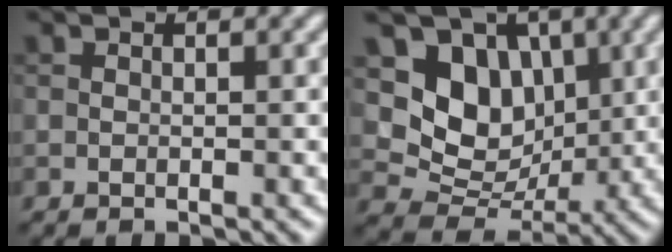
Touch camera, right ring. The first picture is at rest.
{"total": 7.5, "force": [2.0, 6.0, 4.1], "torque": [-0.065, -0.013, 0.025]}